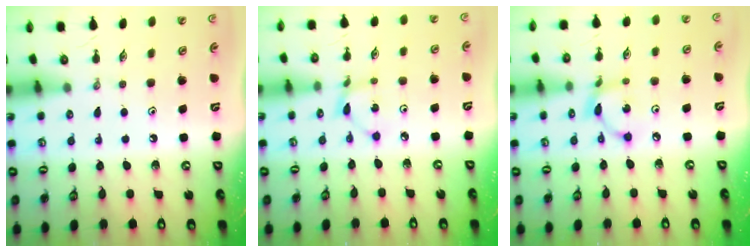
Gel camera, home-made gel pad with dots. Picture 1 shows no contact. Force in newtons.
{"total": 2.4, "press": 2.4, "slide": 0.2}
{"total": 5.7, "press": 5.7, "slide": 0.2}